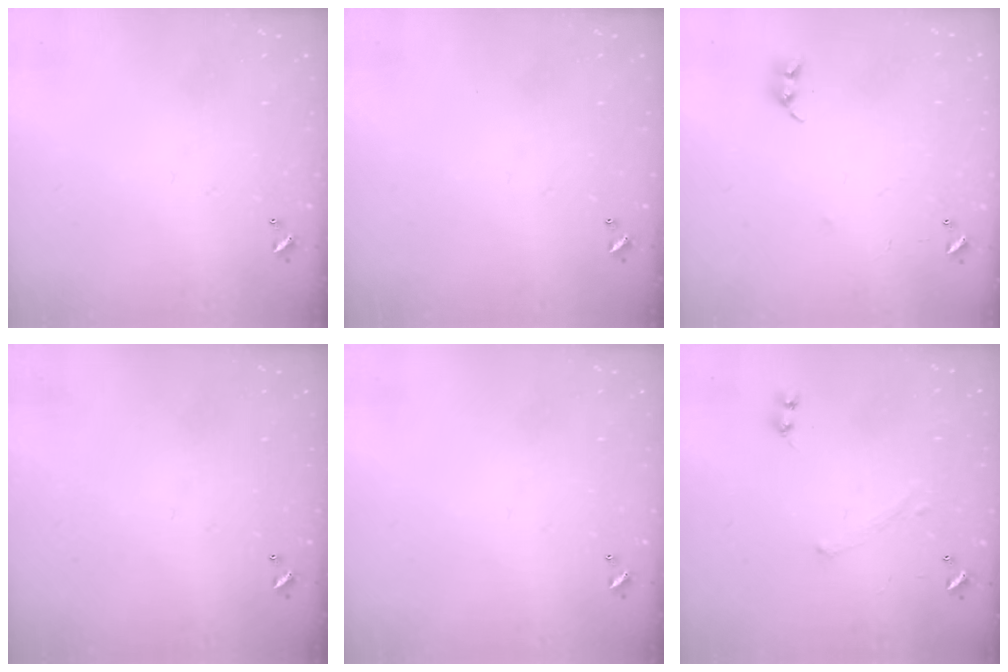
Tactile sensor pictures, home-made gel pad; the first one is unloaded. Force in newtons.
{"total": 0.0}
{"total": 7.4, "press": 7.4, "slide": 0.5}
{"total": 0.0}
{"total": 0.0}
{"total": 0.7, "press": 0.7, "slide": 0.3}